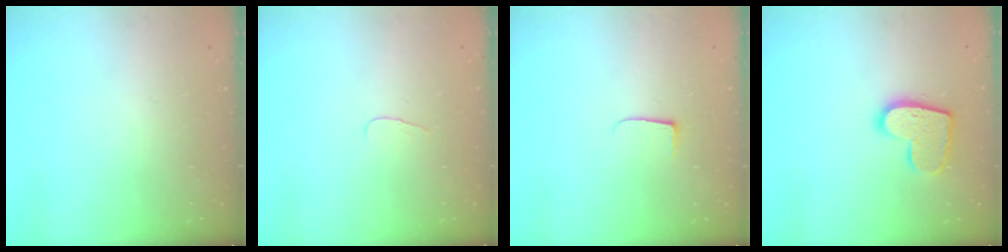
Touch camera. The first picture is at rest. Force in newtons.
{"total": 2.8, "press": 2.8, "slide": 0.3}
{"total": 5.6, "press": 5.5, "slide": 0.7}
{"total": 13.5, "press": 13.5, "slide": 0.8}